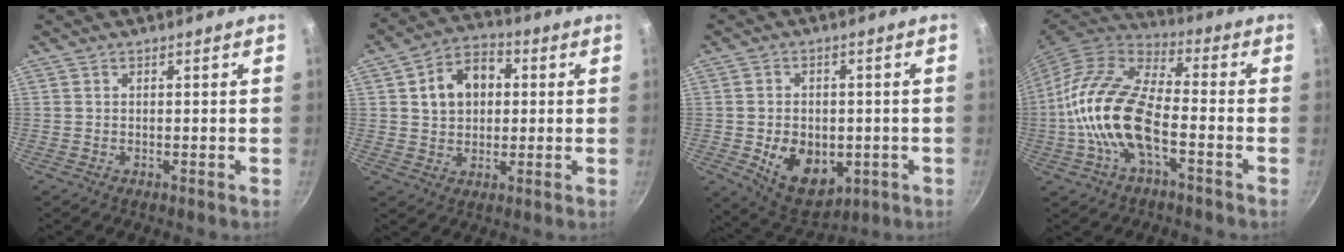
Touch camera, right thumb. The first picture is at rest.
{"total": 10.6, "force": [2.1, 7.9, 6.8], "torque": [-0.081, 0.017, 0.027]}
{"total": 12.3, "force": [-2.7, 8.7, 8.3], "torque": [-0.096, -0.004, -0.022]}
{"total": 17.6, "force": [-4.3, 8.3, 14.8], "torque": [-0.278, 0.036, -0.096]}